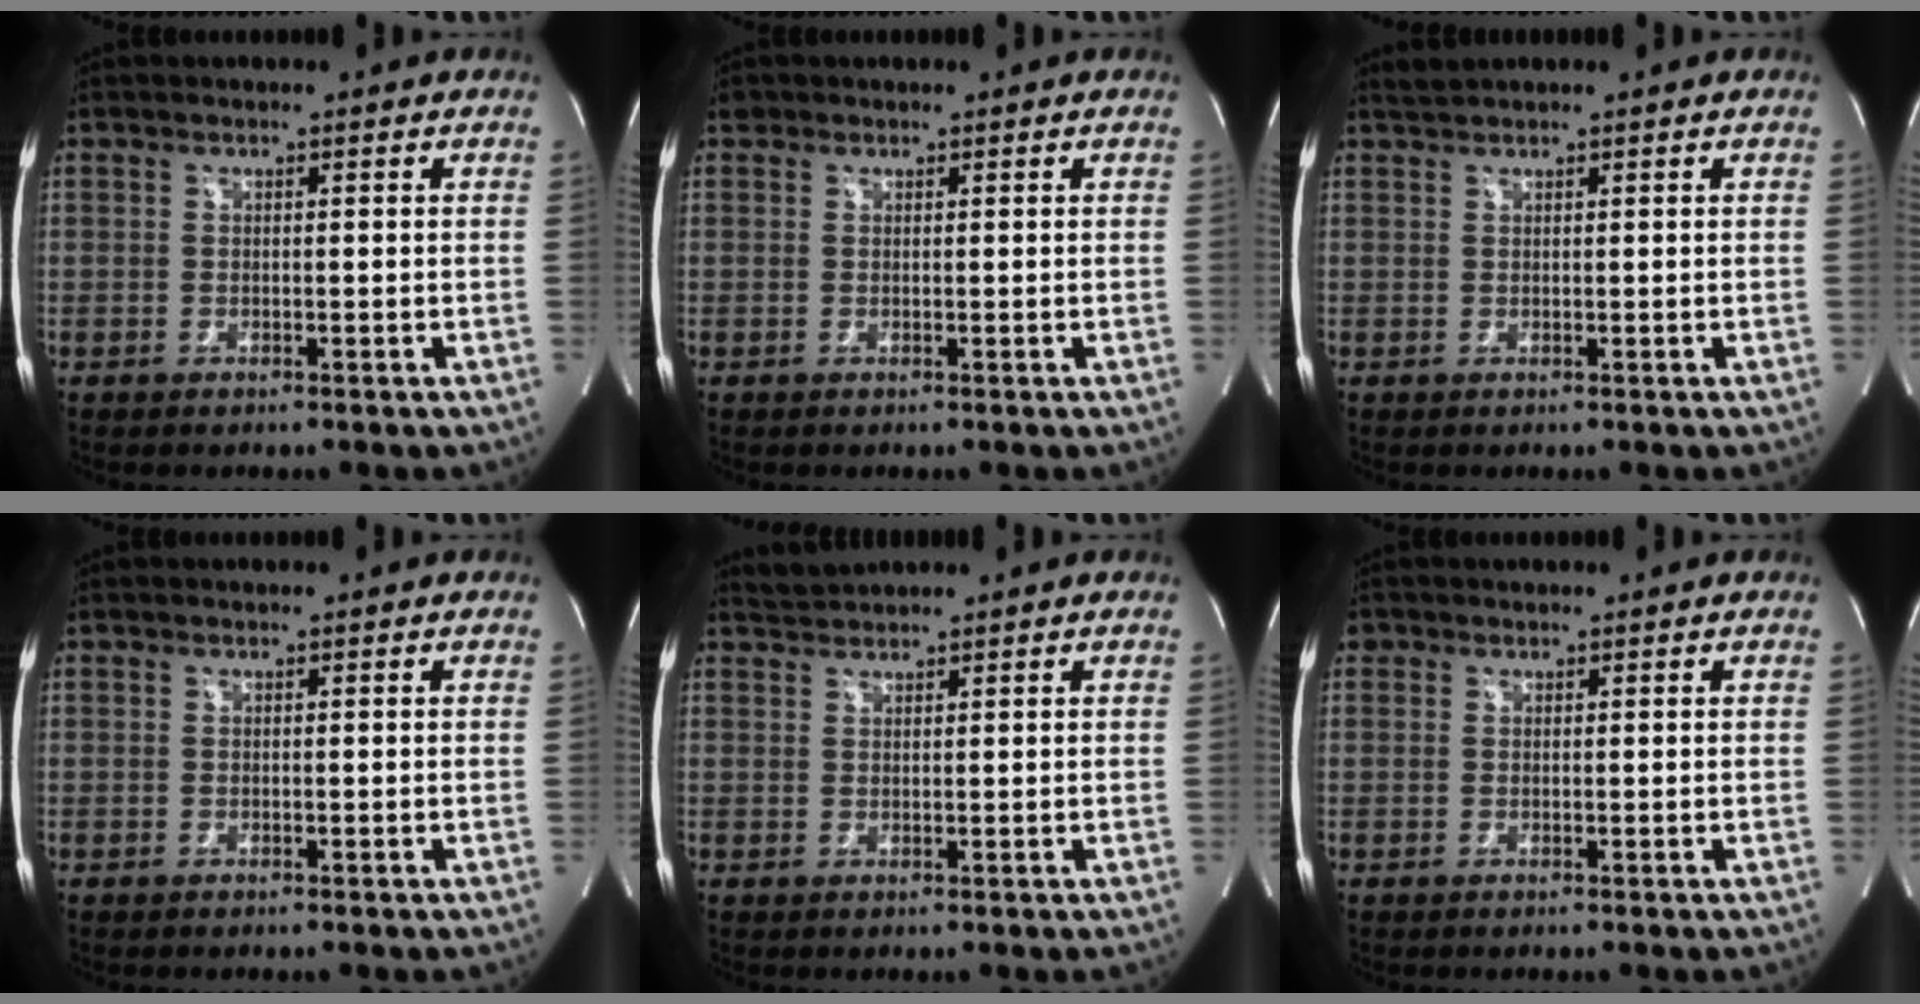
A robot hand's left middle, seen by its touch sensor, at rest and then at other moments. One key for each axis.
{"total": 0.6, "fx": 0.4, "fy": 0.5, "fz": 0.0, "tx": 0.001, "ty": 0.003, "tz": 0.005}
{"total": 1.0, "fx": 1.0, "fy": -0.3, "fz": 0.0, "tx": -0.005, "ty": 0.008, "tz": 0.026}
{"total": 0.0}
{"total": 1.7, "fx": 1.6, "fy": -0.3, "fz": -0.4, "tx": 0.000, "ty": 0.008, "tz": 0.040}
{"total": 0.7, "fx": 0.4, "fy": 0.6, "fz": 0.1, "tx": 0.007, "ty": 0.001, "tz": 0.004}